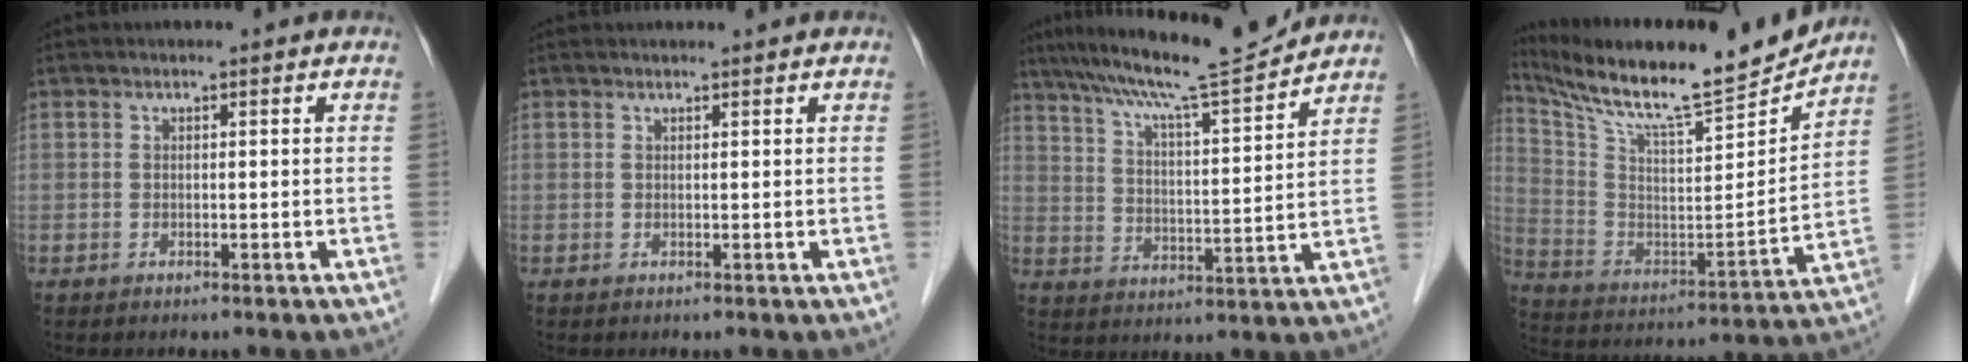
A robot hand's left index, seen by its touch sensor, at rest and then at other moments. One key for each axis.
{"total": 1.5, "fx": 1.5, "fy": 0.0, "fz": 0.2, "tx": -0.007, "ty": 0.011, "tz": 0.022}
{"total": 14.6, "fx": 13.0, "fy": -0.6, "fz": 6.6, "tx": -0.117, "ty": 0.003, "tz": 0.206}
{"total": 22.0, "fx": 20.0, "fy": 0.8, "fz": 9.3, "tx": -0.180, "ty": -0.035, "tz": 0.324}